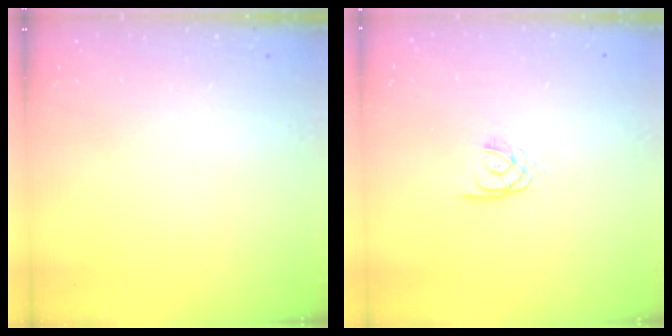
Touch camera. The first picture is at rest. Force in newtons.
{"total": 2.2, "press": 2.2, "slide": 0.4}